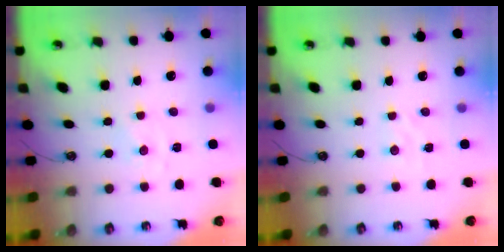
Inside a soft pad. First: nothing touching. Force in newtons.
{"total": 3.3, "press": 3.2, "slide": 0.4}